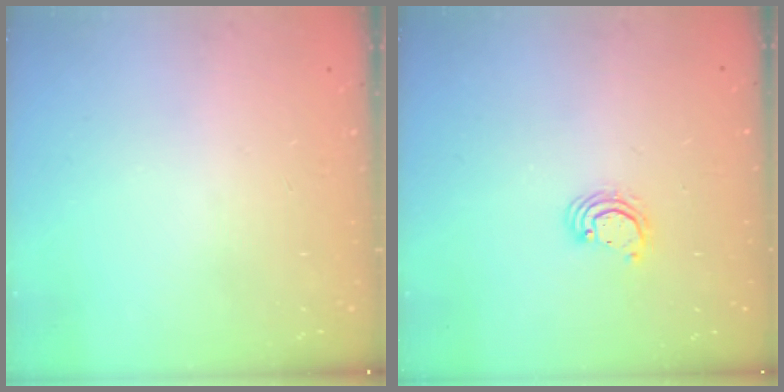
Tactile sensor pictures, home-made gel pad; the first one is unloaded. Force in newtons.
{"total": 3.3, "press": 3.3, "slide": 0.2}